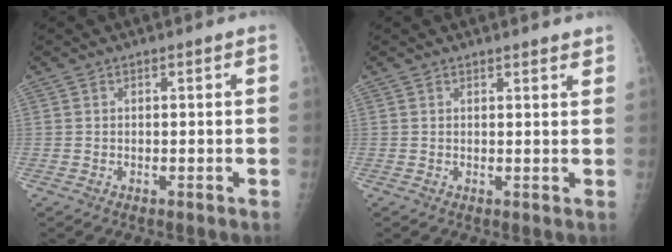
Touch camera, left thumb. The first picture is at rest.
{"total": 2.3, "force": [2.2, 0.4, 0.8], "torque": [-0.005, -0.010, 0.023]}